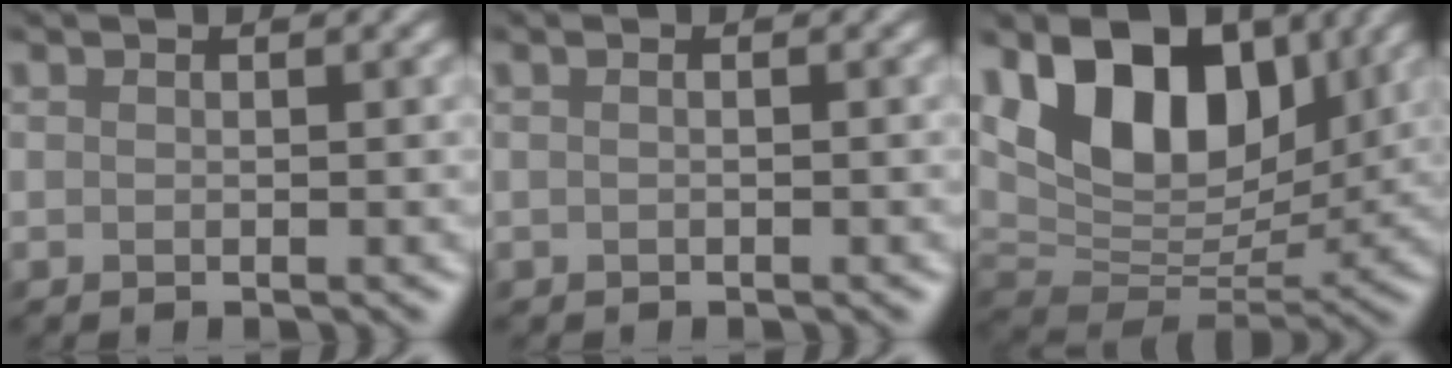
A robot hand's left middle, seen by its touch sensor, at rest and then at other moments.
{"total": 0.0}
{"total": 10.9, "force": [5.1, 6.8, 6.9], "torque": [-0.117, 0.001, 0.089]}